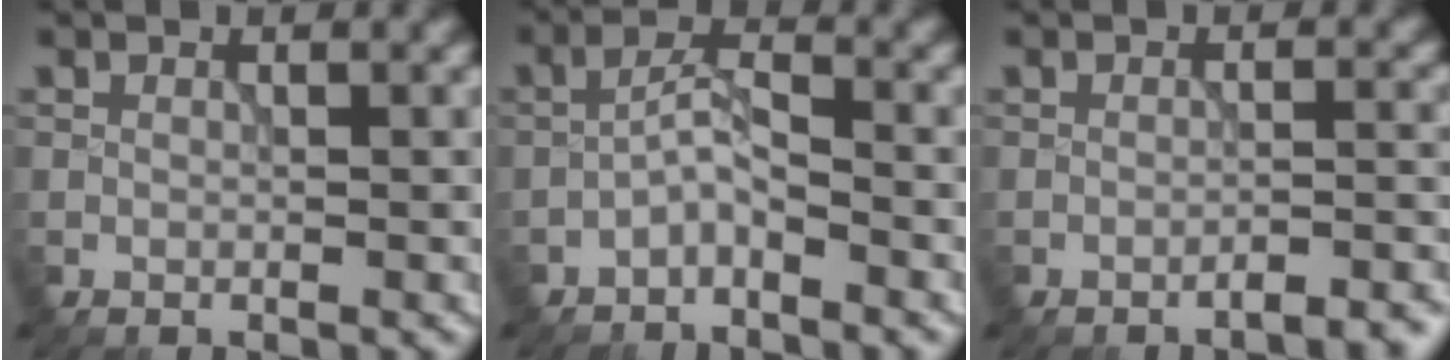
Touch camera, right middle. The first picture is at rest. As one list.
[{"total": 2.0, "force": [-1.3, 0.5, 1.5], "torque": [-0.032, 0.012, -0.030]}, {"total": 2.8, "force": [-2.1, 0.6, 1.6], "torque": [-0.015, 0.007, -0.032]}]